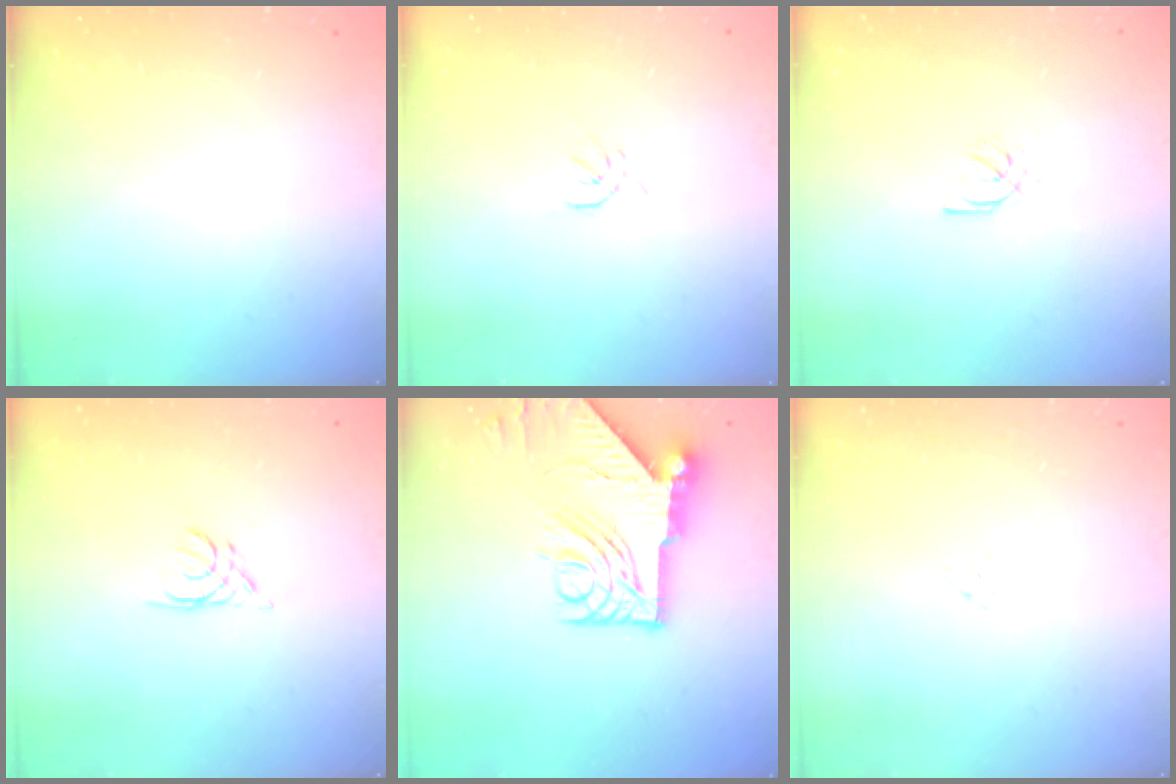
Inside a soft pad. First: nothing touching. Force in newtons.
{"total": 1.6, "press": 1.5, "slide": 0.6}
{"total": 2.2, "press": 2.2, "slide": 0.0}
{"total": 2.2, "press": 2.2, "slide": 0.4}
{"total": 17.7, "press": 17.6, "slide": 1.7}
{"total": 2.9, "press": 2.9, "slide": 0.6}